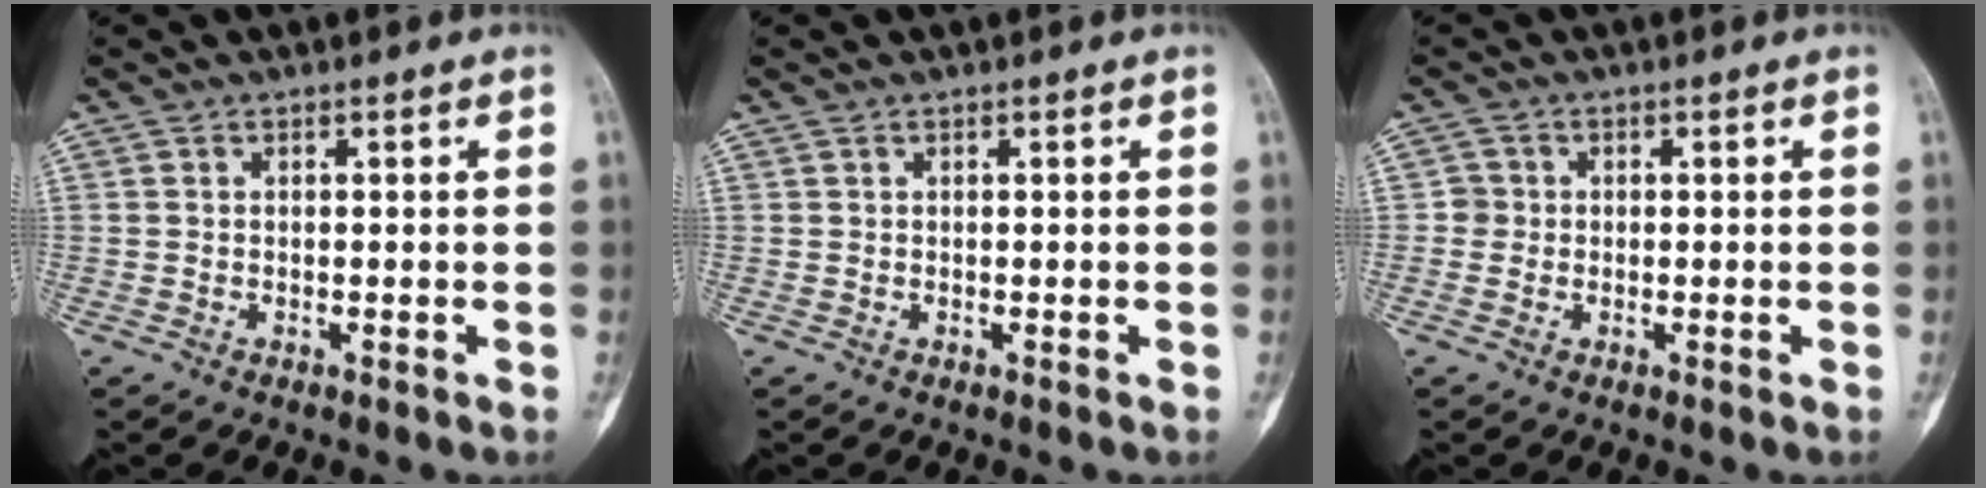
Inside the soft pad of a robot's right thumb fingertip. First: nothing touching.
{"total": 0.0}
{"total": 1.9, "force": [-0.2, 1.9, 0.2], "torque": [0.011, 0.008, -0.008]}